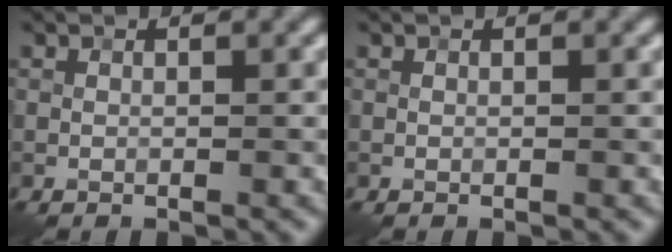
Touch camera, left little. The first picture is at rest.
{"total": 0.0}